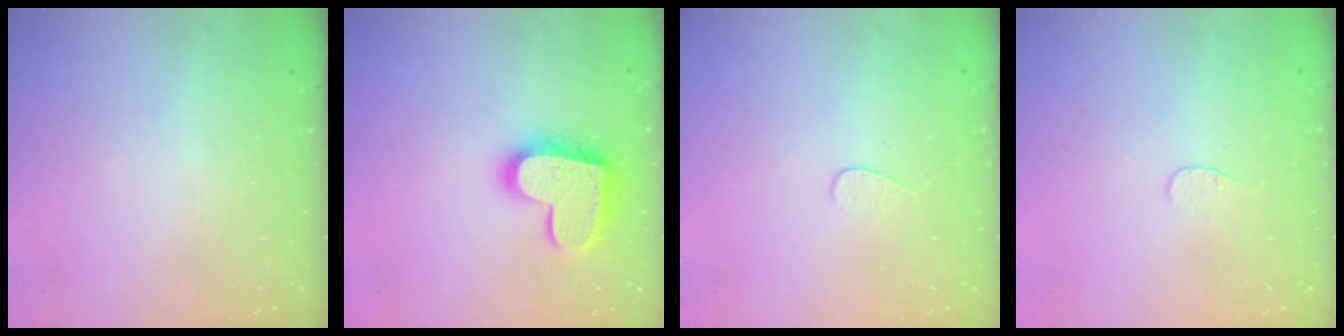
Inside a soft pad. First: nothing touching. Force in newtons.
{"total": 16.3, "press": 16.3, "slide": 1.3}
{"total": 3.5, "press": 3.5, "slide": 0.3}
{"total": 3.4, "press": 3.3, "slide": 0.4}